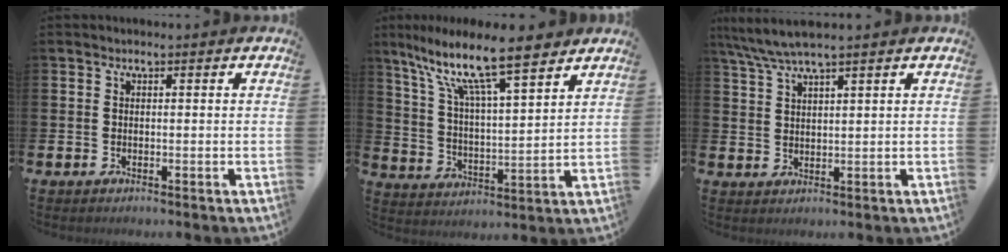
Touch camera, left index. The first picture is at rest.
{"total": 12.4, "force": [9.8, 2.5, 7.2], "torque": [-0.162, -0.052, 0.163]}
{"total": 4.8, "force": [4.1, 0.1, 2.4], "torque": [-0.061, -0.008, 0.076]}